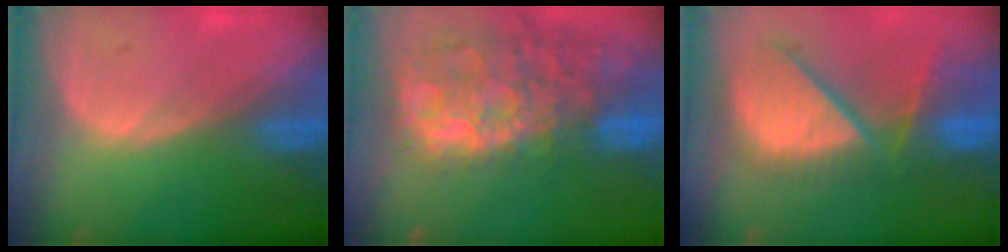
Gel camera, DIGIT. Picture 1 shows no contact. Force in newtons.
{"total": 14.9, "press": 12.1, "slide": 8.8}
{"total": 11.4, "press": 10.2, "slide": 5.1}